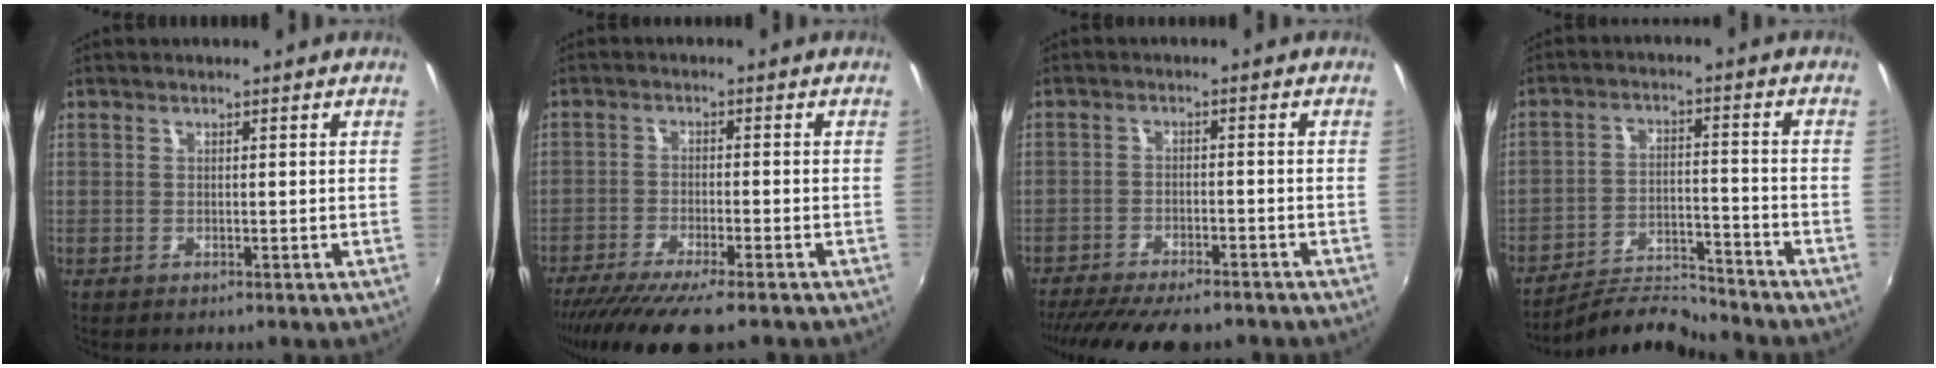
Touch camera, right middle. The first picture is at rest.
{"total": 11.7, "force": [-9.4, 1.4, 6.8], "torque": [-0.142, -0.039, -0.156]}
{"total": 14.2, "force": [-12.0, 3.3, 6.7], "torque": [-0.138, -0.037, -0.181]}
{"total": 9.3, "force": [-9.1, -0.3, 1.5], "torque": [-0.041, 0.002, -0.162]}